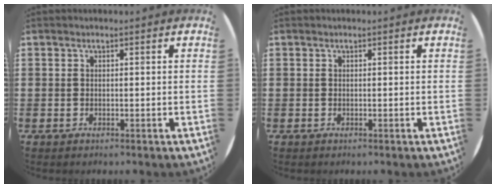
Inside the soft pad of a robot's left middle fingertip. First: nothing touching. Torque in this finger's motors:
{"motor_torque": [0.07, -0.06, 0.02, 0.00]}